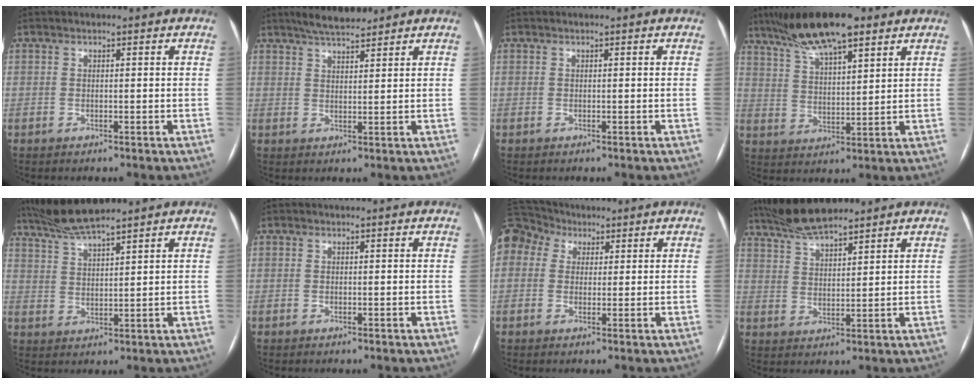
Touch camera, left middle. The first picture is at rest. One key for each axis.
{"total": 5.6, "fx": 4.9, "fy": 0.8, "fz": 2.5, "tx": -0.046, "ty": 0.014, "tz": 0.088}
{"total": 0.0}
{"total": 13.2, "fx": 9.6, "fy": 2.5, "fz": 8.7, "tx": -0.161, "ty": 0.019, "tz": 0.169}
{"total": 7.4, "fx": 6.7, "fy": -0.4, "fz": 3.2, "tx": -0.067, "ty": 0.015, "tz": 0.130}
{"total": 0.0}
{"total": 14.2, "fx": 6.6, "fy": 11.1, "fz": 5.8, "tx": -0.181, "ty": 0.083, "tz": 0.126}
{"total": 8.8, "fx": 7.8, "fy": 1.0, "fz": 3.9, "tx": -0.077, "ty": 0.021, "tz": 0.146}